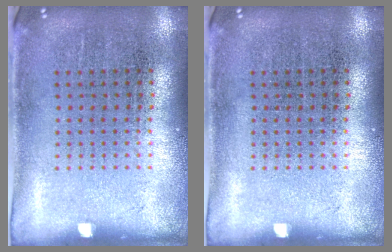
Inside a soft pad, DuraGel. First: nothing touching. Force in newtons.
{"total": 0.0}